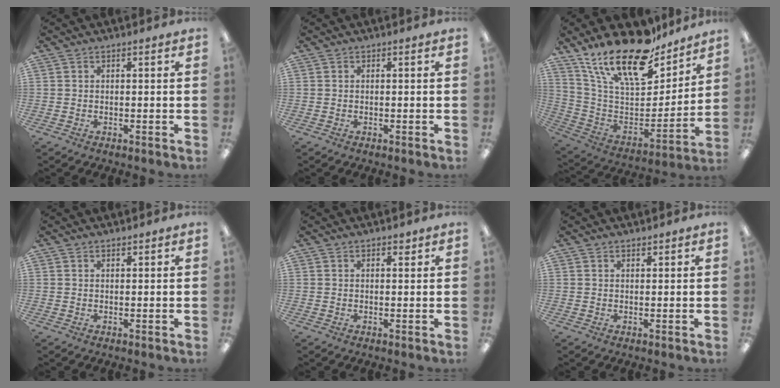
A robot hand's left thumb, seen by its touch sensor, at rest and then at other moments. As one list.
[{"total": 0.0}, {"total": 23.2, "force": [17.7, 8.8, 12.2], "torque": [-0.219, -0.116, 0.311]}, {"total": 1.0, "force": [0.9, 0.2, 0.3], "torque": [-0.007, 0.000, 0.016]}, {"total": 1.6, "force": [1.2, 0.6, 0.9], "torque": [-0.010, -0.003, 0.019]}, {"total": 1.2, "force": [1.1, 0.4, 0.4], "torque": [-0.008, -0.001, 0.021]}]